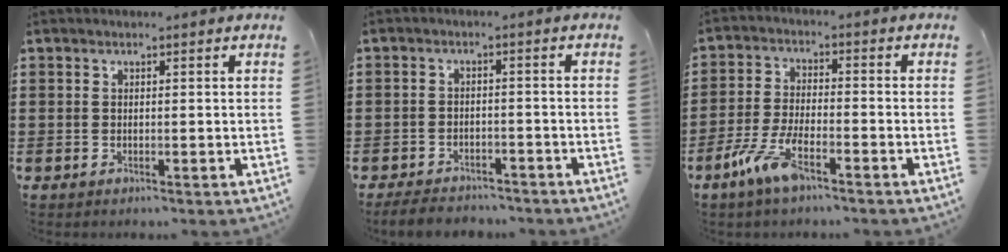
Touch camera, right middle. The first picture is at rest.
{"total": 3.6, "force": [-3.5, 0.9, 0.2], "torque": [-0.013, 0.001, -0.076]}
{"total": 7.2, "force": [-4.3, 1.8, 5.4], "torque": [-0.127, -0.011, -0.083]}